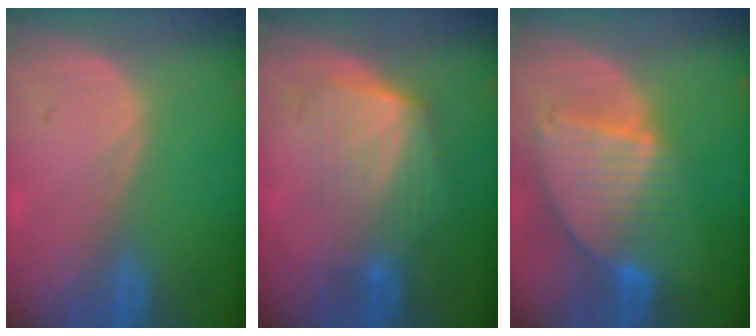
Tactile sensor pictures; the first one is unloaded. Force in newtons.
{"total": 6.9, "press": 6.3, "slide": 2.8}
{"total": 9.1, "press": 7.8, "slide": 4.7}